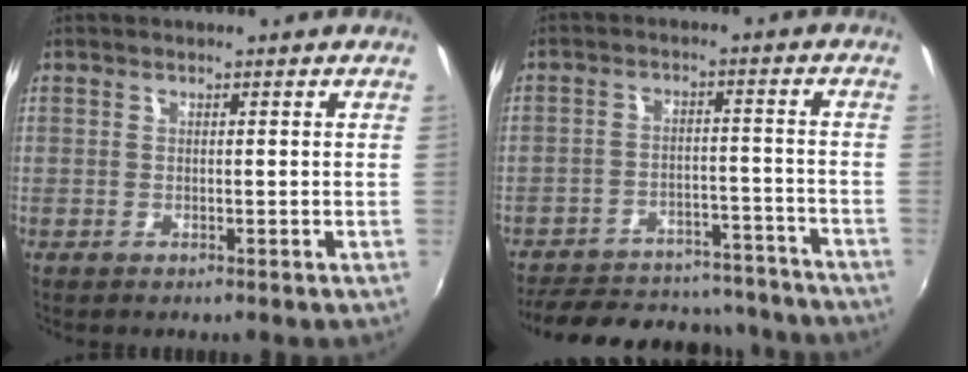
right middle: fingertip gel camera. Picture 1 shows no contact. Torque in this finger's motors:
{"motor_torque": [0.71, -1.10, 0.04, 0.00]}